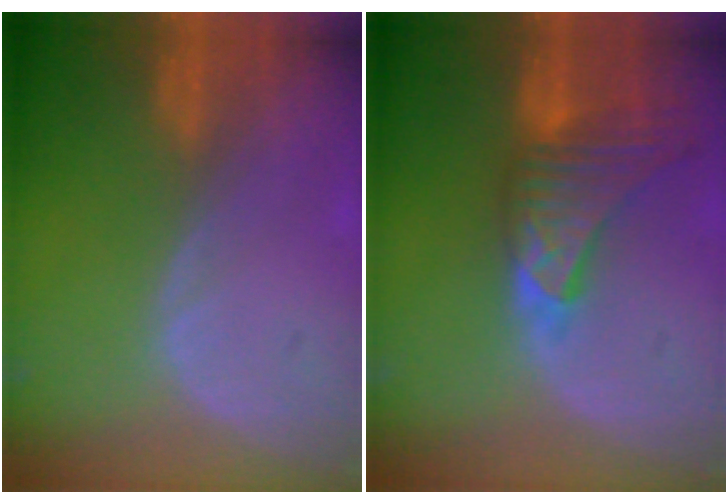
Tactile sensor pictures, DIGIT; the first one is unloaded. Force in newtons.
{"total": 9.1, "press": 8.2, "slide": 3.8}